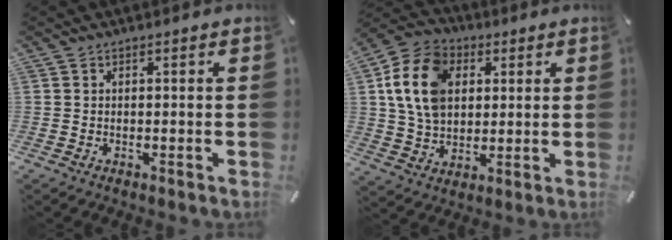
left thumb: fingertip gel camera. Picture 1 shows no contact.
{"total": 14.2, "force": [3.8, 11.1, 7.9], "torque": [-0.189, 0.008, 0.070]}